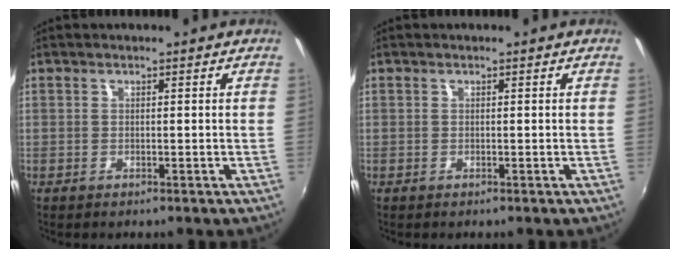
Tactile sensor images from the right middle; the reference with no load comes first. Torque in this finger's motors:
{"motor_torque": [0.35, -0.97, -0.07, -0.01]}